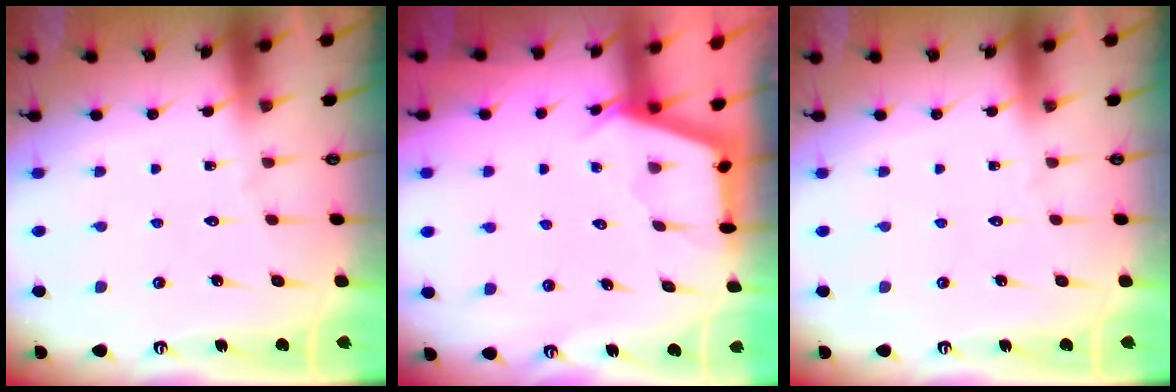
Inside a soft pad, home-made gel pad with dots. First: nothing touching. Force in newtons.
{"total": 2.9, "press": 2.9, "slide": 0.4}
{"total": 0.0}